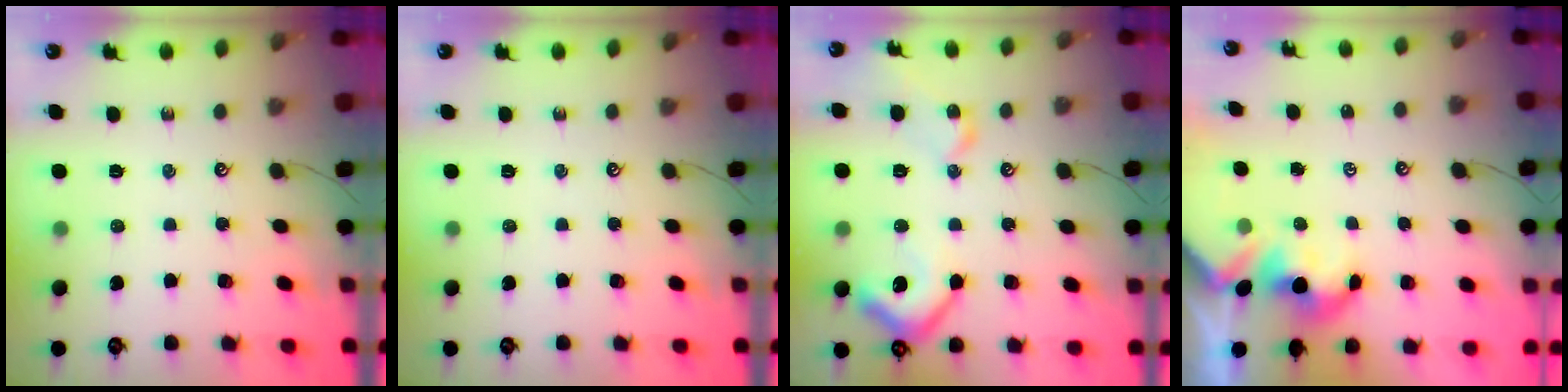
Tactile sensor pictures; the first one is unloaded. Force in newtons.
{"total": 0.0}
{"total": 12.0, "press": 11.9, "slide": 1.4}
{"total": 1.9, "press": 1.9, "slide": 0.2}